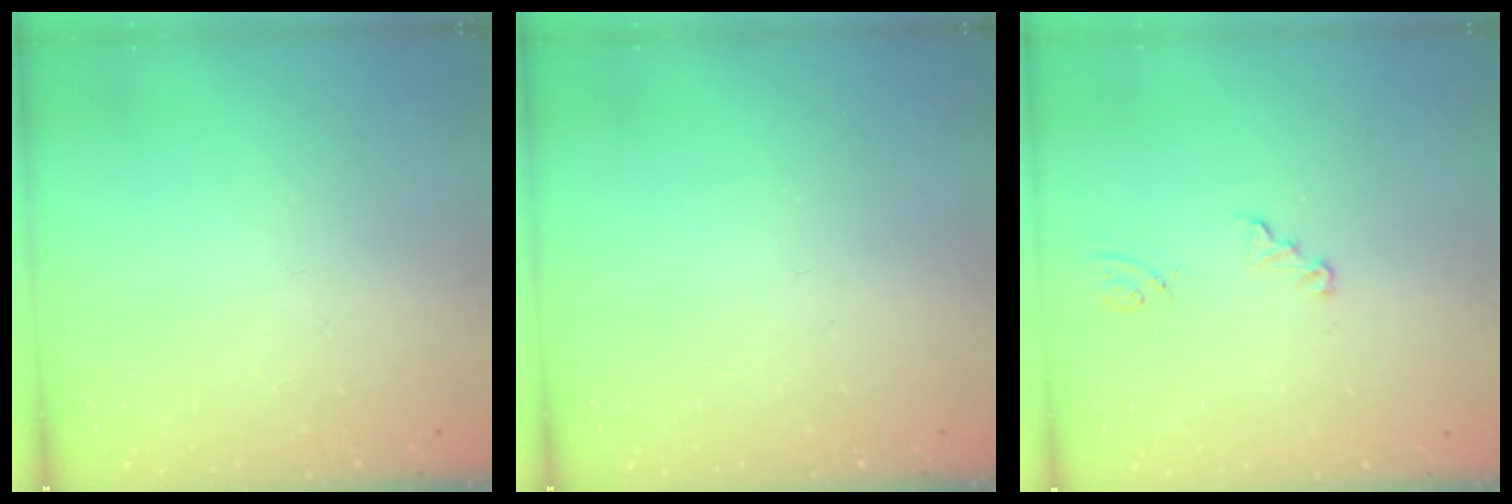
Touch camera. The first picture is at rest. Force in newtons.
{"total": 0.0}
{"total": 2.1, "press": 2.1, "slide": 0.2}